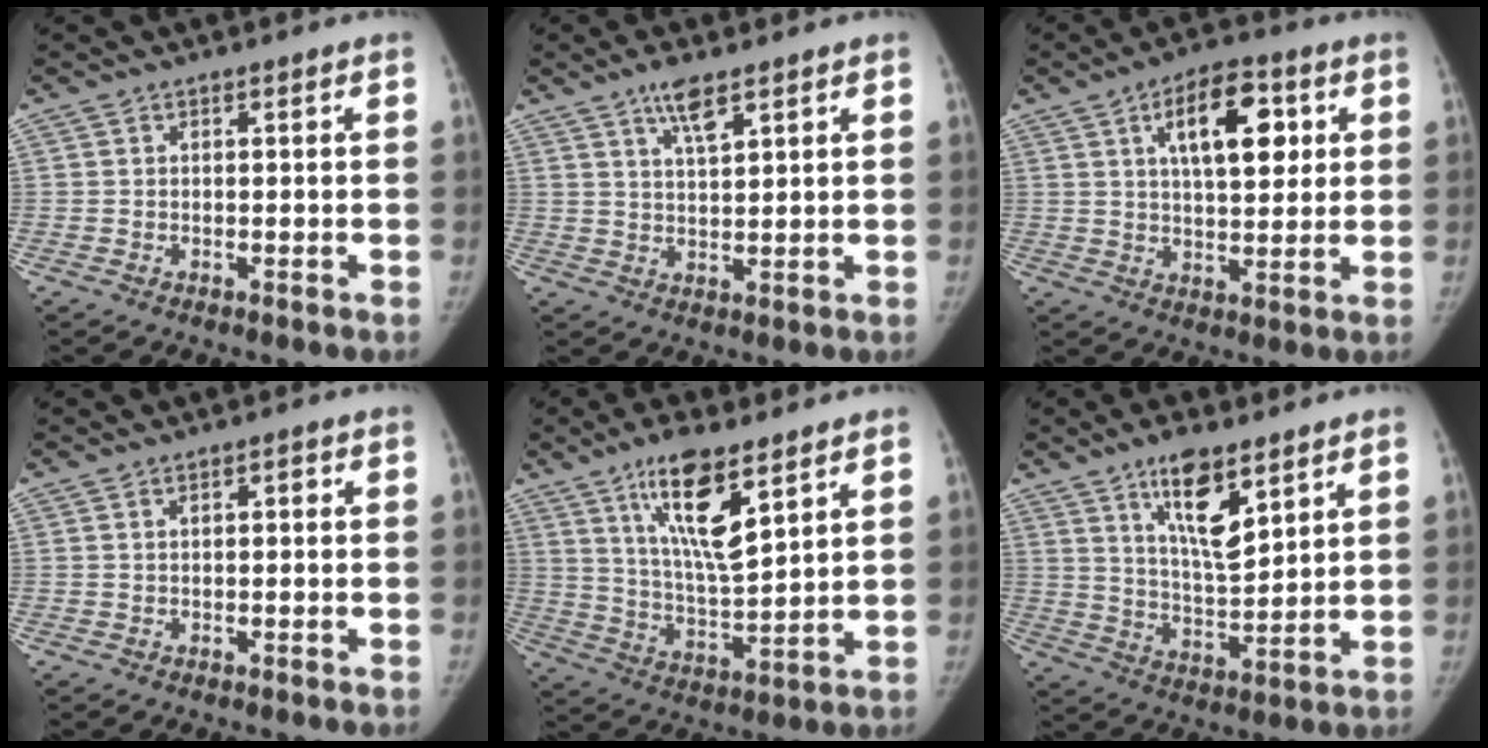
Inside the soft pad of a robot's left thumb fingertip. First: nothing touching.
{"total": 5.2, "force": [3.4, 1.6, 3.7], "torque": [-0.060, -0.017, 0.063]}
{"total": 12.9, "force": [4.4, 6.3, 10.4], "torque": [-0.129, -0.007, 0.067]}
{"total": 1.3, "force": [0.3, 0.7, 1.0], "torque": [-0.013, 0.006, 0.005]}
{"total": 13.9, "force": [7.8, 4.0, 10.8], "torque": [-0.178, -0.045, 0.148]}
{"total": 11.9, "force": [6.9, 4.1, 8.8], "torque": [-0.132, -0.048, 0.127]}